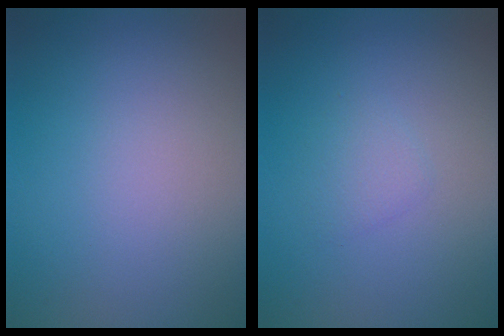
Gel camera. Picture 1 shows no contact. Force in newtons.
{"total": 1.1, "press": 1.1, "slide": 0.0}